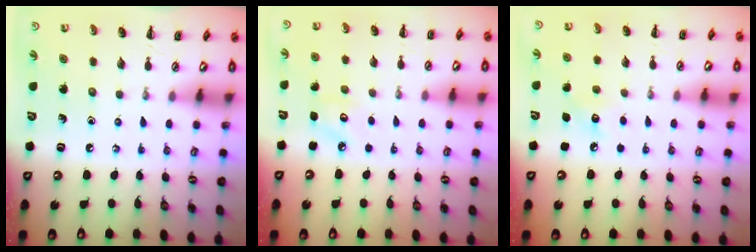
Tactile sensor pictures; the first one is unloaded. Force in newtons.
{"total": 3.2, "press": 3.1, "slide": 0.9}
{"total": 6.7, "press": 6.5, "slide": 1.7}